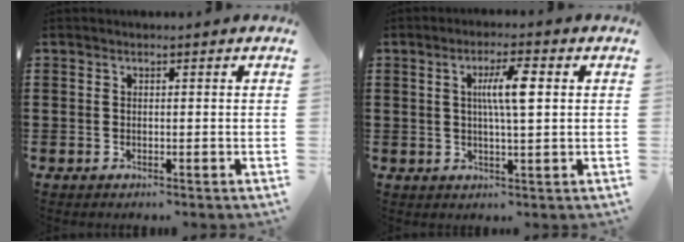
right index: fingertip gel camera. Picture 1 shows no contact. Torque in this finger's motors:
{"motor_torque": [0.40, -0.13, 0.51, 0.12]}